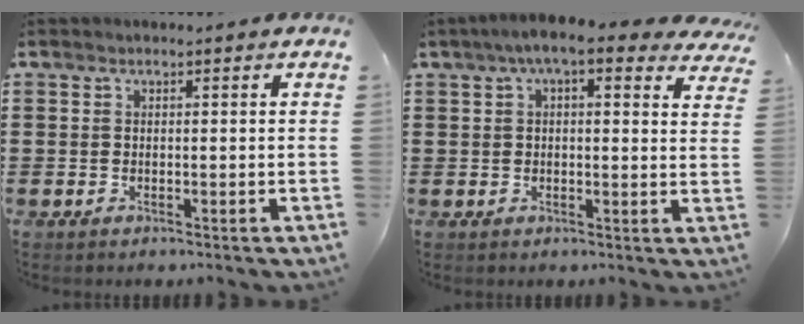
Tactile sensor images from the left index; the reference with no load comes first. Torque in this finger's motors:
{"motor_torque": [2.14, 0.00, 0.49, 0.17]}